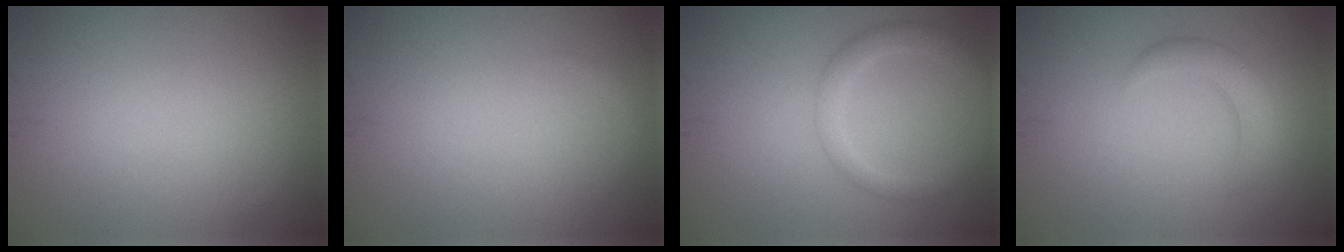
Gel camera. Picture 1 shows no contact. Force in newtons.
{"total": 0.5, "press": 0.5, "slide": 0.1}
{"total": 2.8, "press": 2.8, "slide": 0.2}
{"total": 2.7, "press": 2.7, "slide": 0.1}